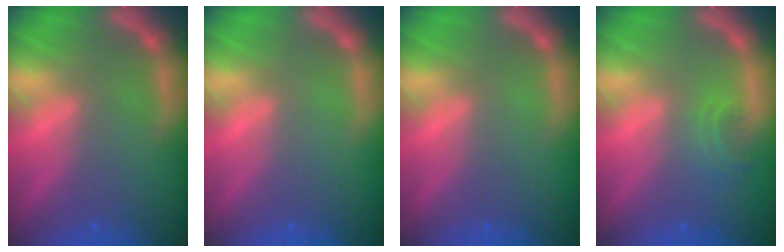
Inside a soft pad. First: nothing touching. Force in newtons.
{"total": 0.0}
{"total": 0.0}
{"total": 1.9}